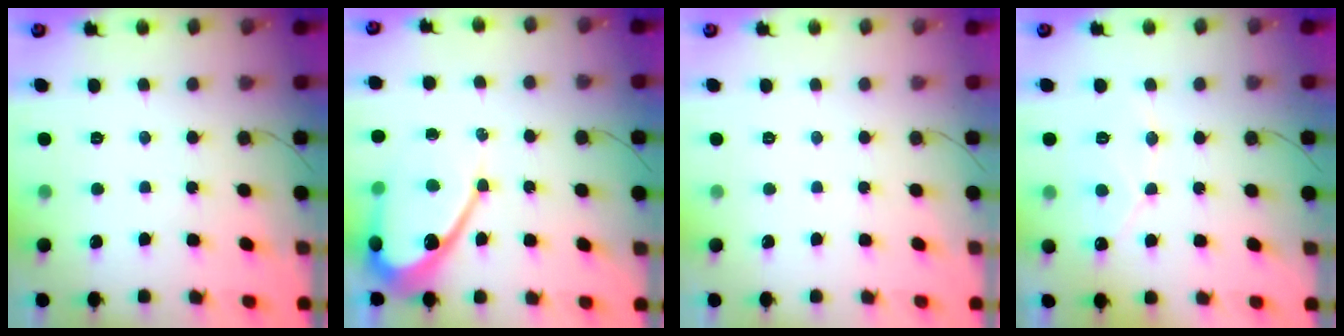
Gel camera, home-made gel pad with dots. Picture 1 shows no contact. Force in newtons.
{"total": 12.7, "press": 12.7, "slide": 0.9}
{"total": 0.0}
{"total": 7.3, "press": 7.3, "slide": 0.5}